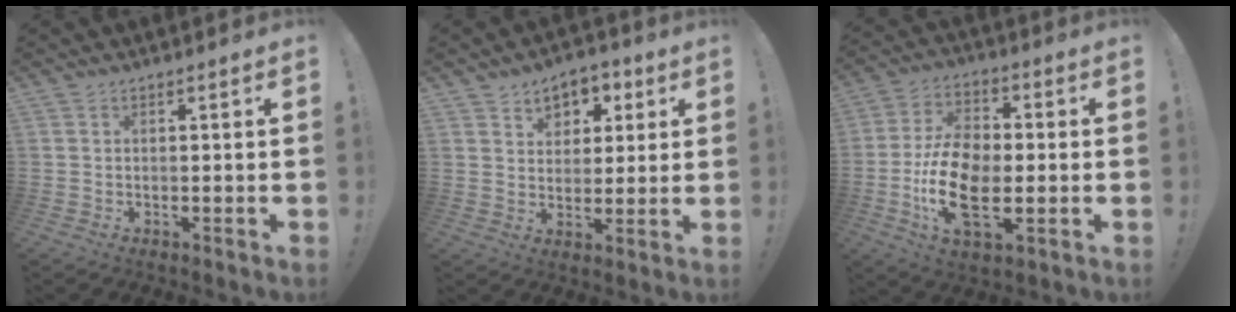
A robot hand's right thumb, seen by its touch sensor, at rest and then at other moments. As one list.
[{"total": 6.9, "force": [3.0, 6.0, 1.7], "torque": [-0.017, -0.018, 0.057]}, {"total": 17.1, "force": [-3.9, 10.0, 13.4], "torque": [-0.261, 0.013, -0.063]}]